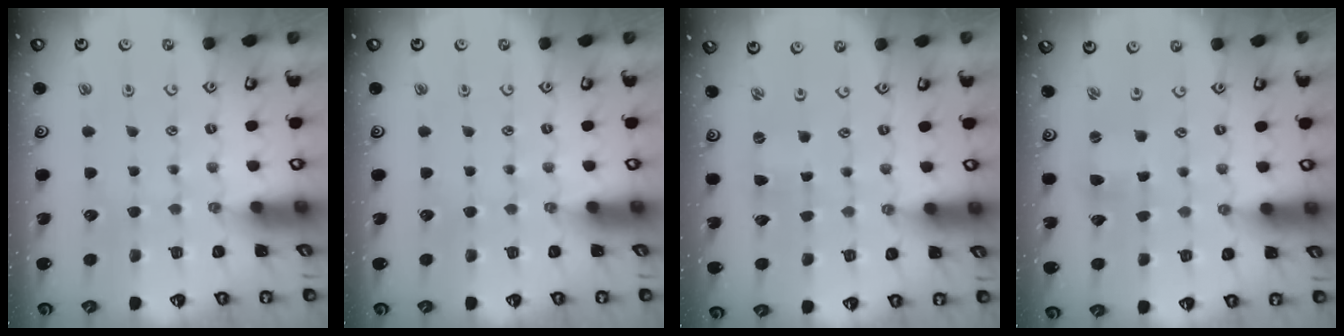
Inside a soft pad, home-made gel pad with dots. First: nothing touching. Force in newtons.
{"total": 0.0}
{"total": 0.0}
{"total": 1.2, "press": 1.2, "slide": 0.2}